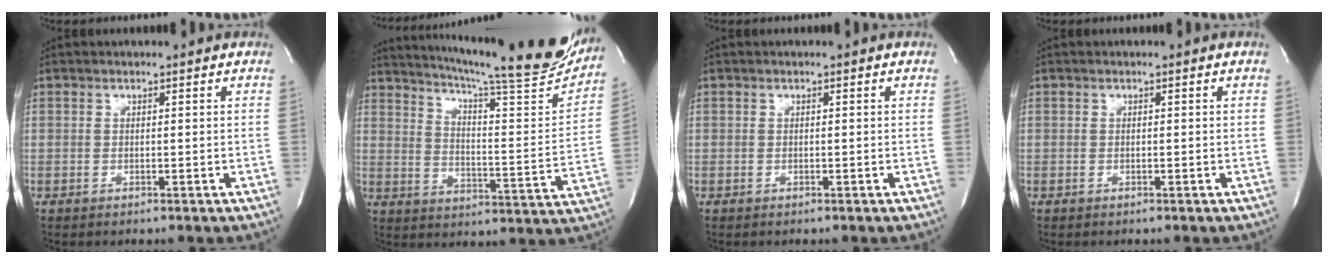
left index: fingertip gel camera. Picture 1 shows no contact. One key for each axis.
{"total": 24.8, "fx": 22.1, "fy": 1.5, "fz": 11.3, "tx": -0.179, "ty": -0.065, "tz": 0.287}
{"total": 0.0}
{"total": 0.0}